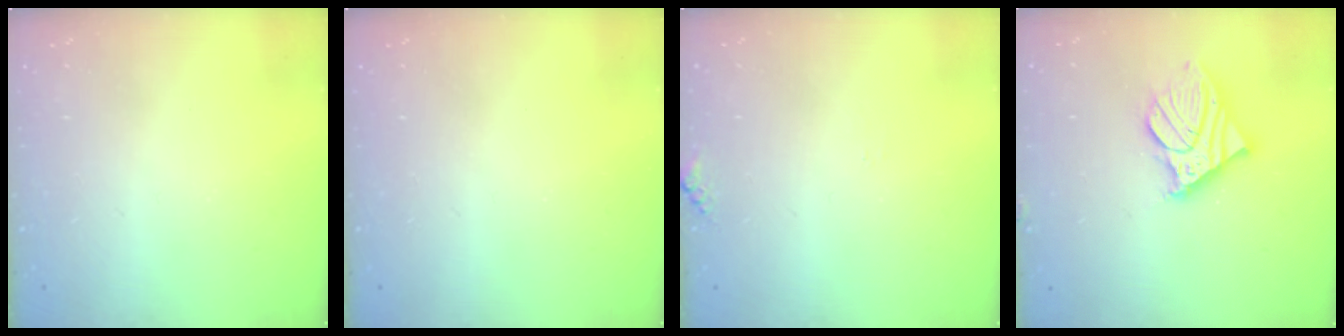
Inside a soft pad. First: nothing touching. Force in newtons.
{"total": 0.0}
{"total": 4.2, "press": 4.2, "slide": 0.6}
{"total": 11.9, "press": 11.7, "slide": 2.1}